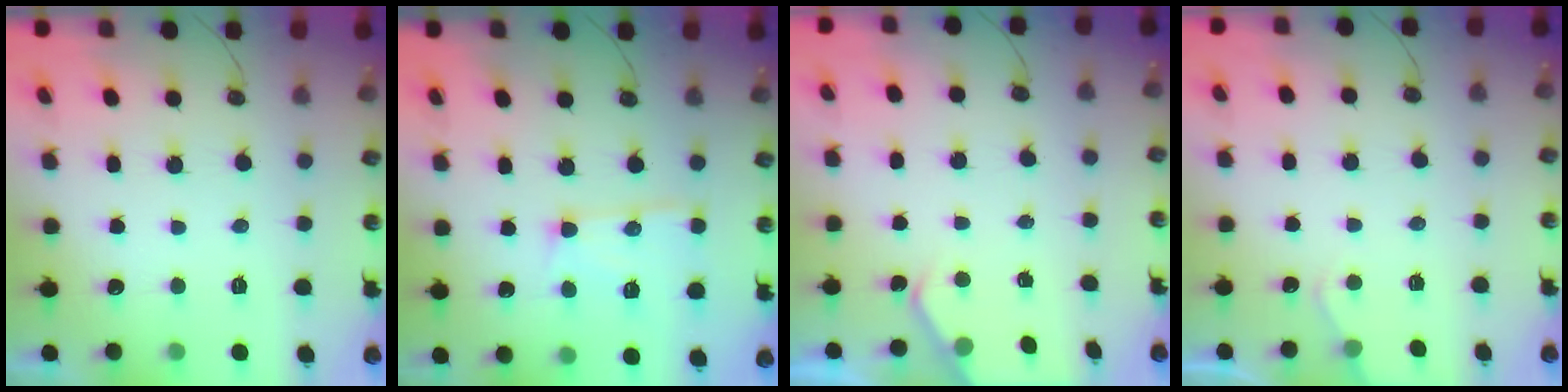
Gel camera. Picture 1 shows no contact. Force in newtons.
{"total": 12.8, "press": 12.7, "slide": 1.1}
{"total": 2.4, "press": 2.4, "slide": 0.3}
{"total": 3.5, "press": 3.5, "slide": 0.5}